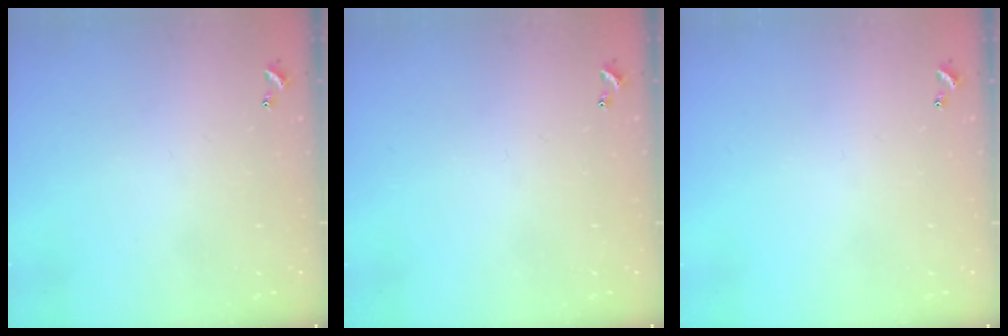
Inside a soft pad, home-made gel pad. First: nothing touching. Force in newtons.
{"total": 0.0}
{"total": 0.0}